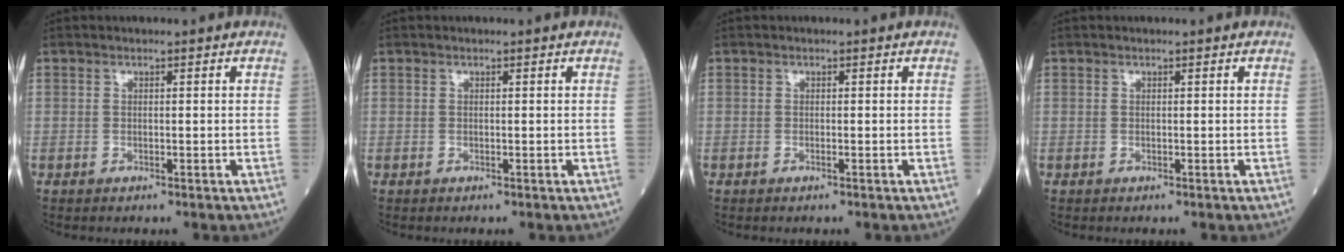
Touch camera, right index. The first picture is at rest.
{"total": 0.0}
{"total": 0.0}
{"total": 0.0}